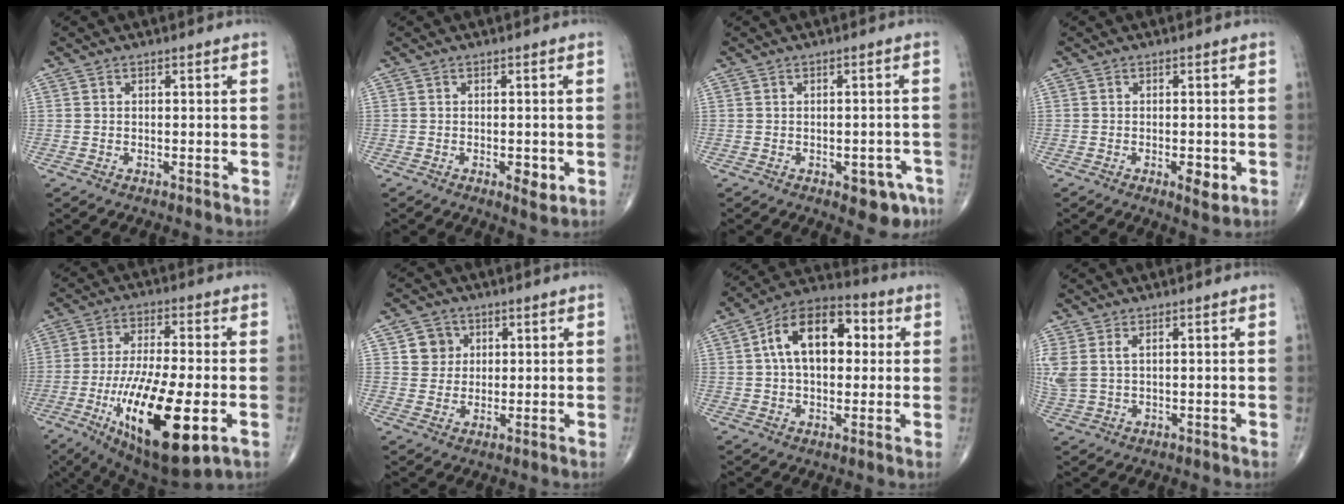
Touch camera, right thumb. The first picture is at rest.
{"total": 3.1, "force": [-0.8, 1.3, 2.6], "torque": [-0.033, -0.005, -0.010]}
{"total": 5.7, "force": [-2.8, 3.1, 3.9], "torque": [-0.021, 0.015, -0.029]}
{"total": 3.7, "force": [-1.1, 1.4, 3.2], "torque": [-0.043, -0.004, -0.014]}
{"total": 21.8, "force": [-6.8, 7.0, 19.5], "torque": [-0.365, -0.014, -0.100]}
{"total": 5.0, "force": [1.7, 4.6, 1.0], "torque": [0.009, -0.003, 0.026]}
{"total": 15.4, "force": [2.8, 9.2, 12.0], "torque": [-0.177, 0.027, 0.037]}
{"total": 5.9, "force": [1.8, 3.2, 4.5], "torque": [-0.127, 0.008, 0.048]}